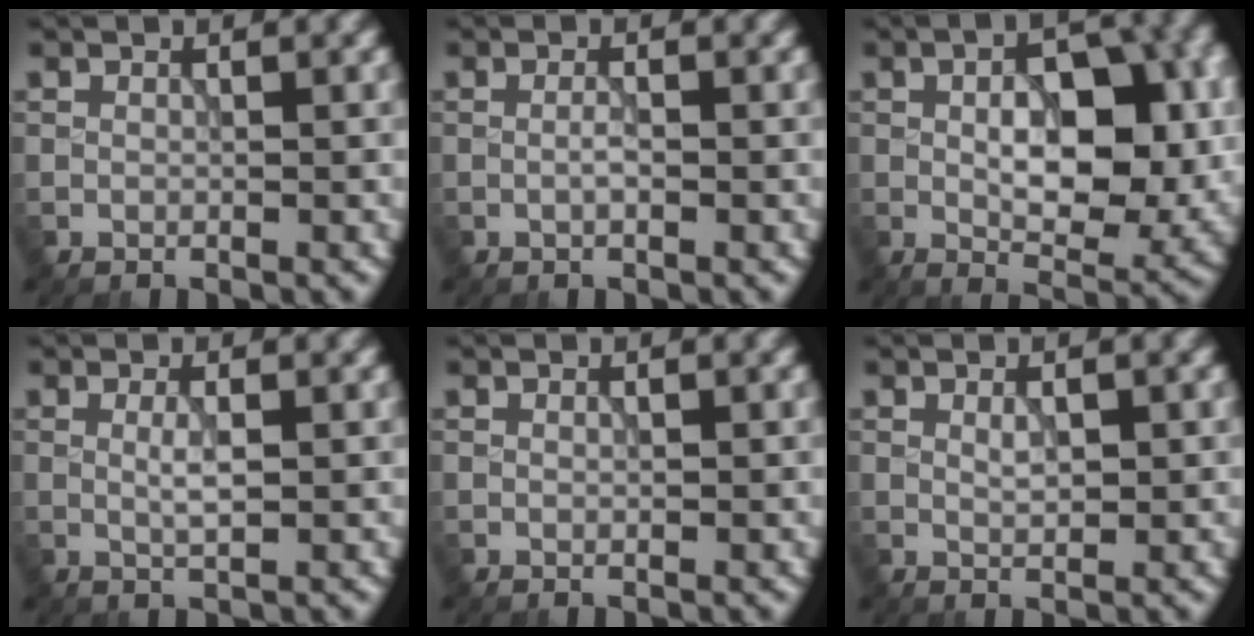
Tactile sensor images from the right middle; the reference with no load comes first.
{"total": 0.9, "force": [-0.2, 0.2, 0.9], "torque": [-0.018, 0.000, -0.005]}
{"total": 9.4, "force": [0.1, 4.9, 8.0], "torque": [-0.115, -0.003, 0.004]}
{"total": 1.6, "force": [0.1, 0.3, 1.6], "torque": [-0.031, 0.001, 0.002]}
{"total": 0.0}
{"total": 1.3, "force": [0.3, 0.5, 1.1], "torque": [-0.022, -0.002, 0.007]}